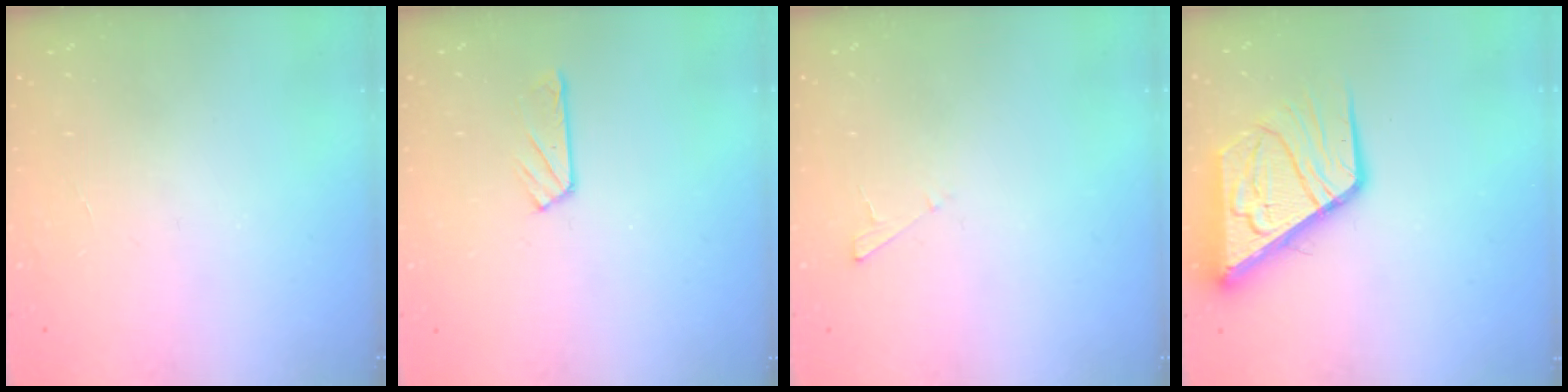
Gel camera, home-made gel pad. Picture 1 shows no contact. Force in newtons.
{"total": 3.6, "press": 3.5, "slide": 0.5}
{"total": 2.0, "press": 2.0, "slide": 0.2}
{"total": 12.7, "press": 12.6, "slide": 1.7}